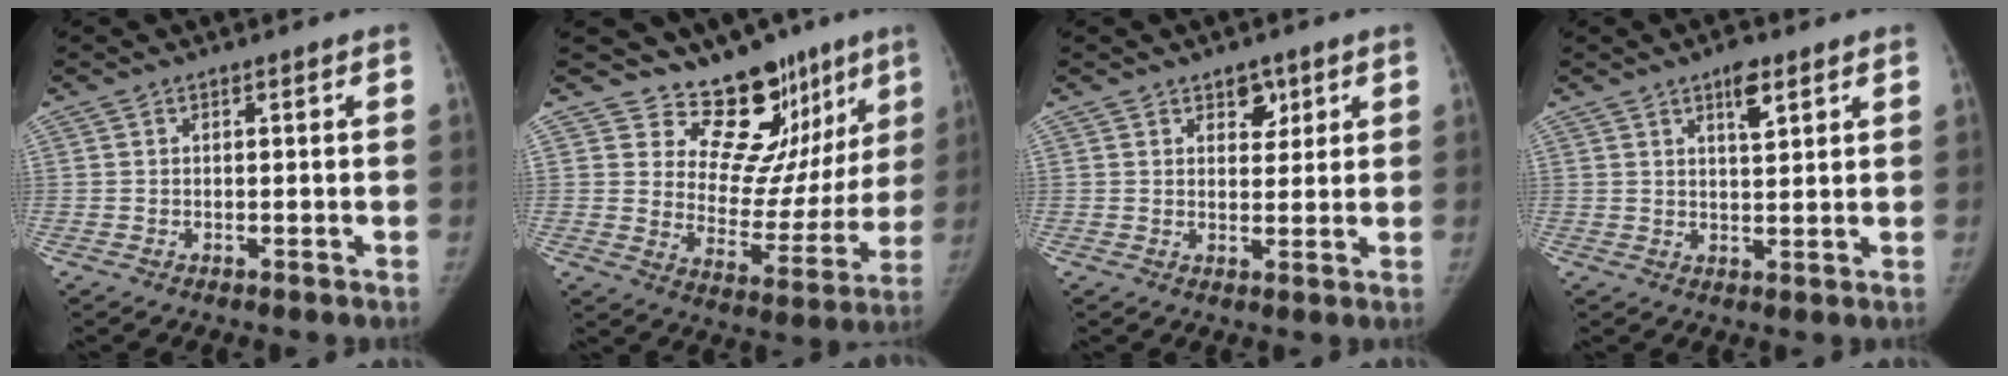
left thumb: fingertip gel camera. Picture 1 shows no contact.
{"total": 16.0, "force": [12.9, 7.5, 5.7], "torque": [-0.014, -0.106, 0.184]}
{"total": 3.8, "force": [2.2, 2.5, 1.9], "torque": [0.000, -0.013, 0.034]}
{"total": 4.8, "force": [2.9, 1.7, 3.4], "torque": [-0.045, -0.015, 0.046]}